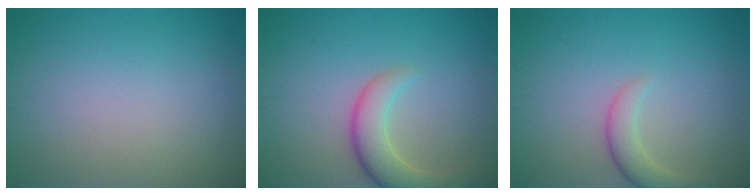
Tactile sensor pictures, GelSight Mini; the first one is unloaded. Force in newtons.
{"total": 4.6, "press": 4.6, "slide": 0.5}
{"total": 2.6, "press": 2.6, "slide": 0.3}